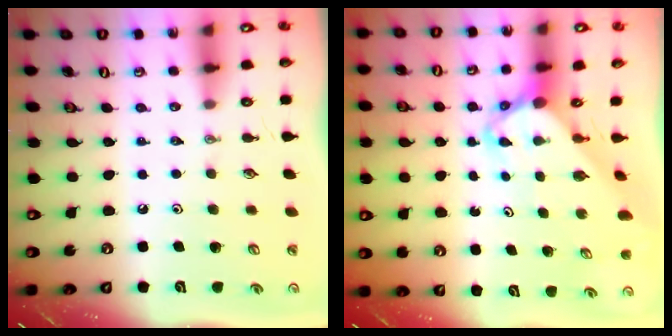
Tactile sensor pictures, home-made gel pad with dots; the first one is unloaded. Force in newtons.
{"total": 4.6, "press": 4.5, "slide": 0.4}